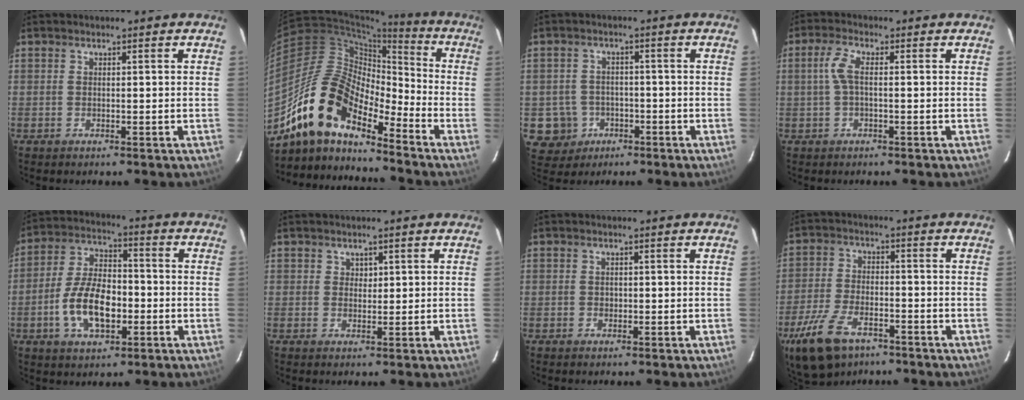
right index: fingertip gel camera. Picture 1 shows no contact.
{"total": 15.2, "force": [-12.2, 5.1, 7.4], "torque": [-0.127, 0.007, -0.247]}
{"total": 6.9, "force": [-2.3, 6.4, 0.7], "torque": [-0.036, 0.020, -0.026]}
{"total": 3.7, "force": [0.0, 1.1, 3.5], "torque": [-0.075, 0.008, 0.002]}
{"total": 12.1, "force": [-3.5, 6.2, 9.7], "torque": [-0.199, 0.011, -0.059]}
{"total": 1.4, "force": [0.7, 1.3, 0.1], "torque": [0.002, 0.005, 0.011]}
{"total": 0.7, "force": [-0.1, 0.7, 0.0], "torque": [0.003, 0.000, 0.000]}
{"total": 13.6, "force": [-8.6, 6.9, 8.0], "torque": [-0.196, -0.024, -0.160]}